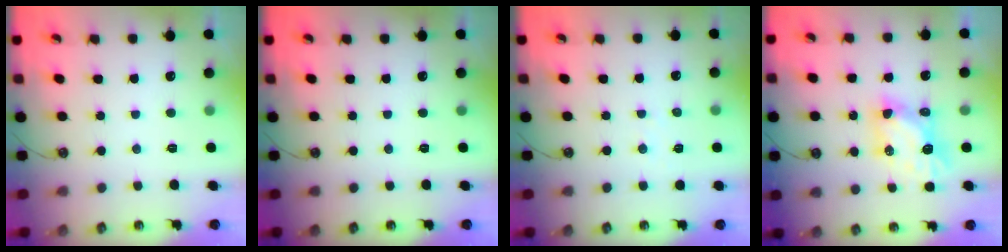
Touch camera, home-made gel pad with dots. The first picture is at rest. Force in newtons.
{"total": 0.0}
{"total": 4.0, "press": 4.0, "slide": 0.5}
{"total": 6.3, "press": 6.3, "slide": 0.2}